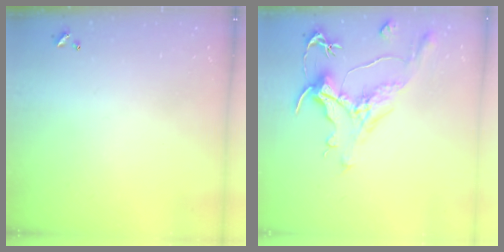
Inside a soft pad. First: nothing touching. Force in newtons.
{"total": 1.1, "press": 0.2, "slide": 1.1}